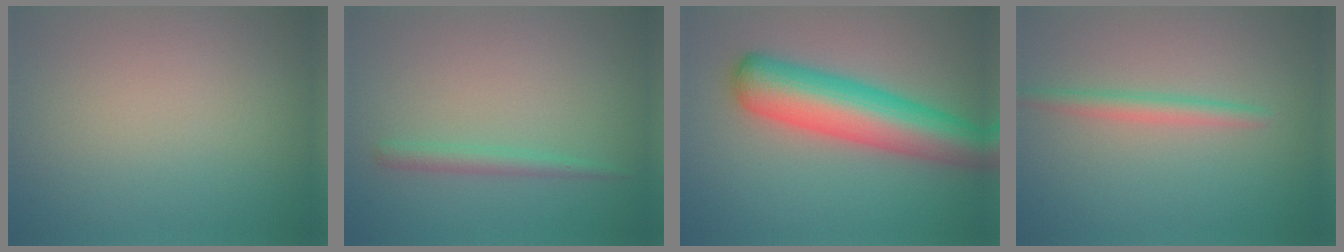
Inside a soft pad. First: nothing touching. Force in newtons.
{"total": 1.5, "press": 1.5, "slide": 0.1}
{"total": 8.7, "press": 8.7, "slide": 0.4}
{"total": 1.9, "press": 1.9, "slide": 0.1}